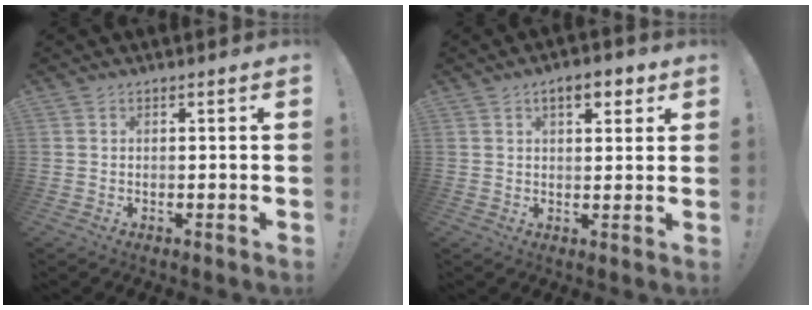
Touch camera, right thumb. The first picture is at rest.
{"total": 6.2, "force": [3.4, 2.8, 4.4], "torque": [-0.051, -0.008, 0.053]}